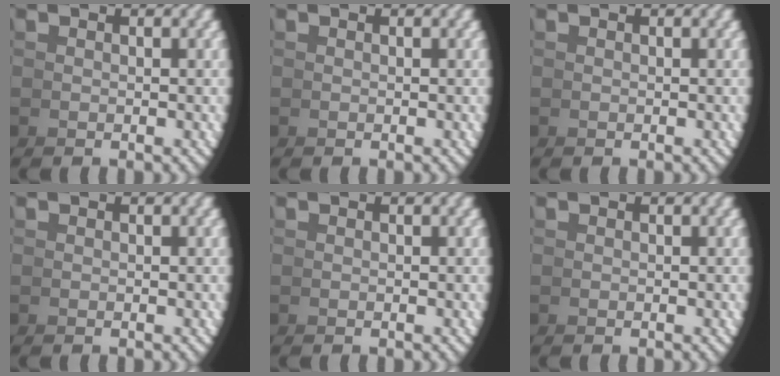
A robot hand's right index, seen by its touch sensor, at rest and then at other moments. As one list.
[{"total": 0.0}, {"total": 0.0}, {"total": 0.0}, {"total": 0.0}, {"total": 0.0}]